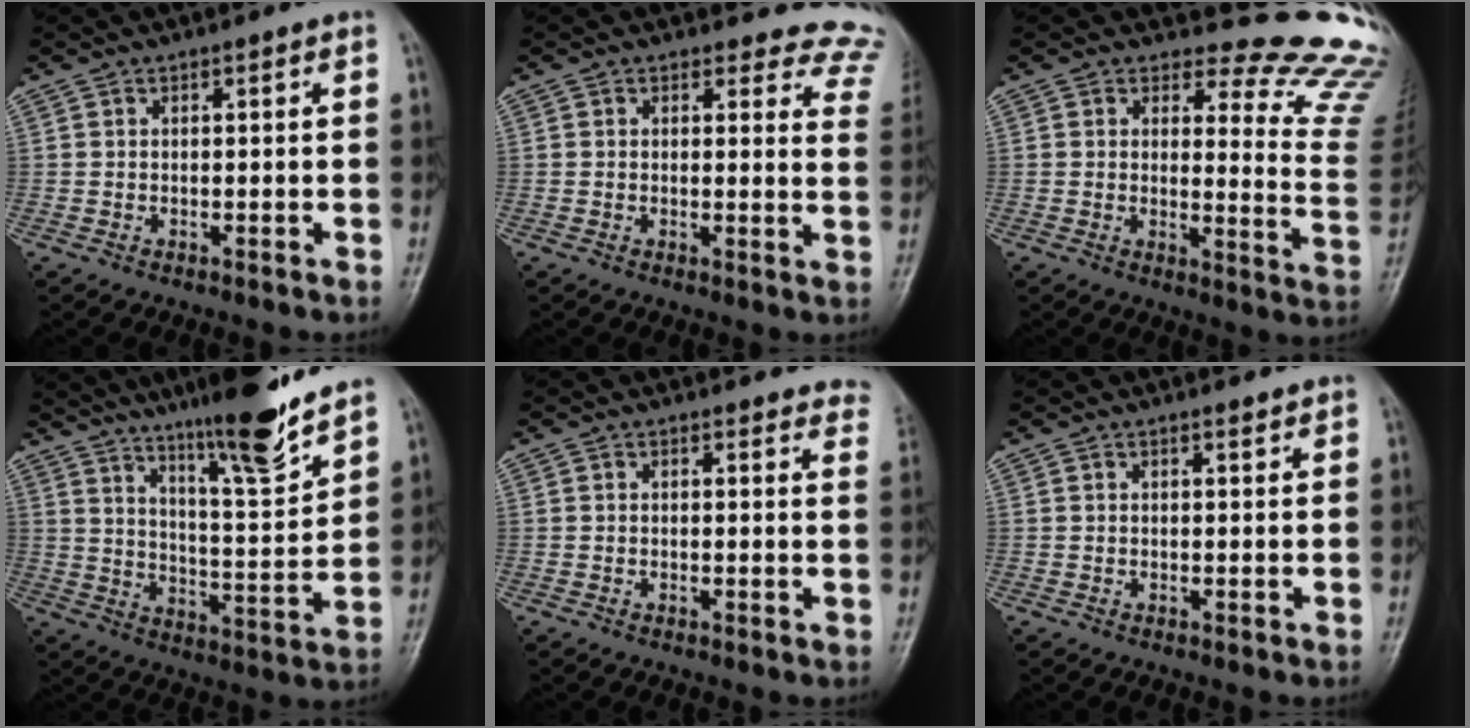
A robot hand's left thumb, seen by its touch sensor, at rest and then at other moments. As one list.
[{"total": 11.6, "force": [10.8, 4.3, 0.3], "torque": [0.059, -0.080, 0.072]}, {"total": 15.0, "force": [14.4, 3.4, 2.4], "torque": [0.018, -0.171, 0.131]}, {"total": 16.0, "force": [12.2, 1.6, 10.2], "torque": [-0.145, -0.077, 0.200]}, {"total": 7.2, "force": [6.9, 1.9, 0.8], "torque": [0.036, -0.027, 0.043]}, {"total": 1.0, "force": [0.9, 0.2, 0.4], "torque": [-0.005, -0.008, 0.015]}]